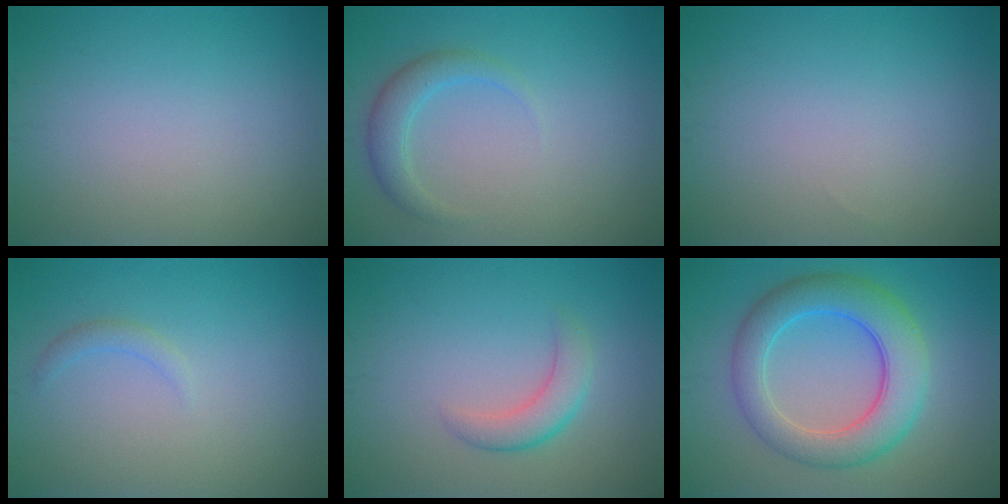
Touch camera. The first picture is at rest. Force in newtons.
{"total": 2.4, "press": 2.4, "slide": 0.1}
{"total": 0.0}
{"total": 1.0, "press": 1.0, "slide": 0.2}
{"total": 2.6, "press": 2.6, "slide": 0.1}
{"total": 7.0, "press": 7.0, "slide": 0.4}